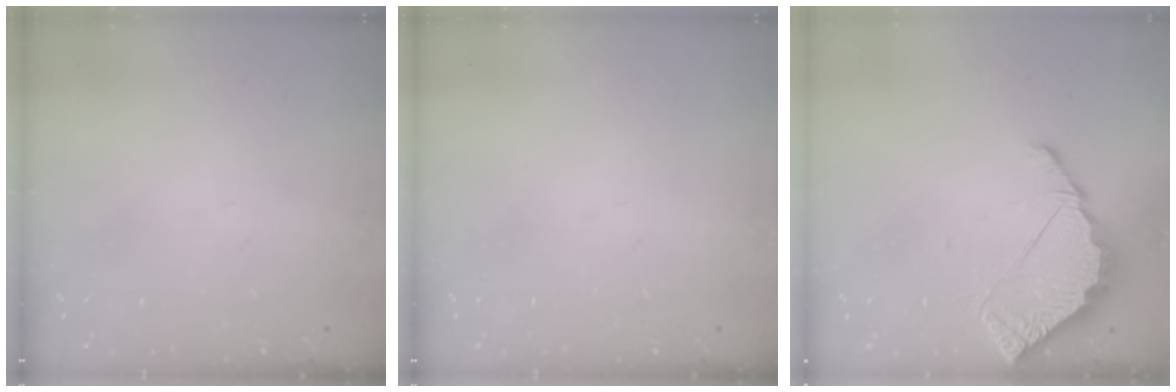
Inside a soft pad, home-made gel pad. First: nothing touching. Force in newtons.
{"total": 0.0}
{"total": 4.3, "press": 4.3, "slide": 0.3}